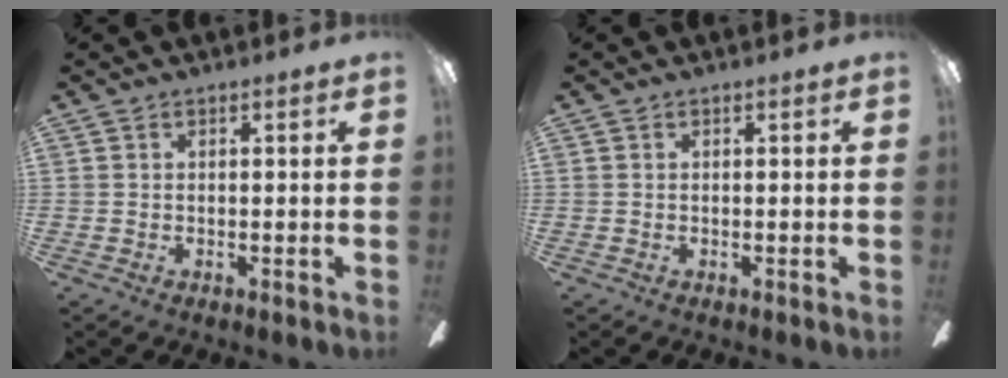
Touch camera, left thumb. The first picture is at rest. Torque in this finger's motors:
{"motor_torque": [0.00, 0.00, 0.00, 0.00, 0.00]}